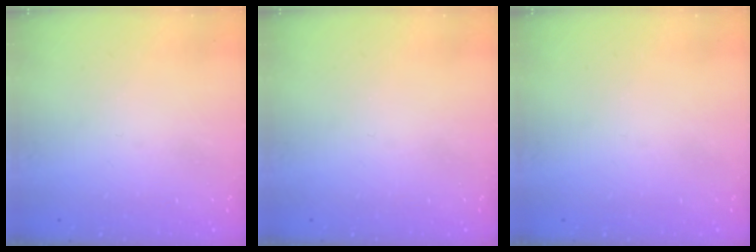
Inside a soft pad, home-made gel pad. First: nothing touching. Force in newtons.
{"total": 0.0}
{"total": 0.0}